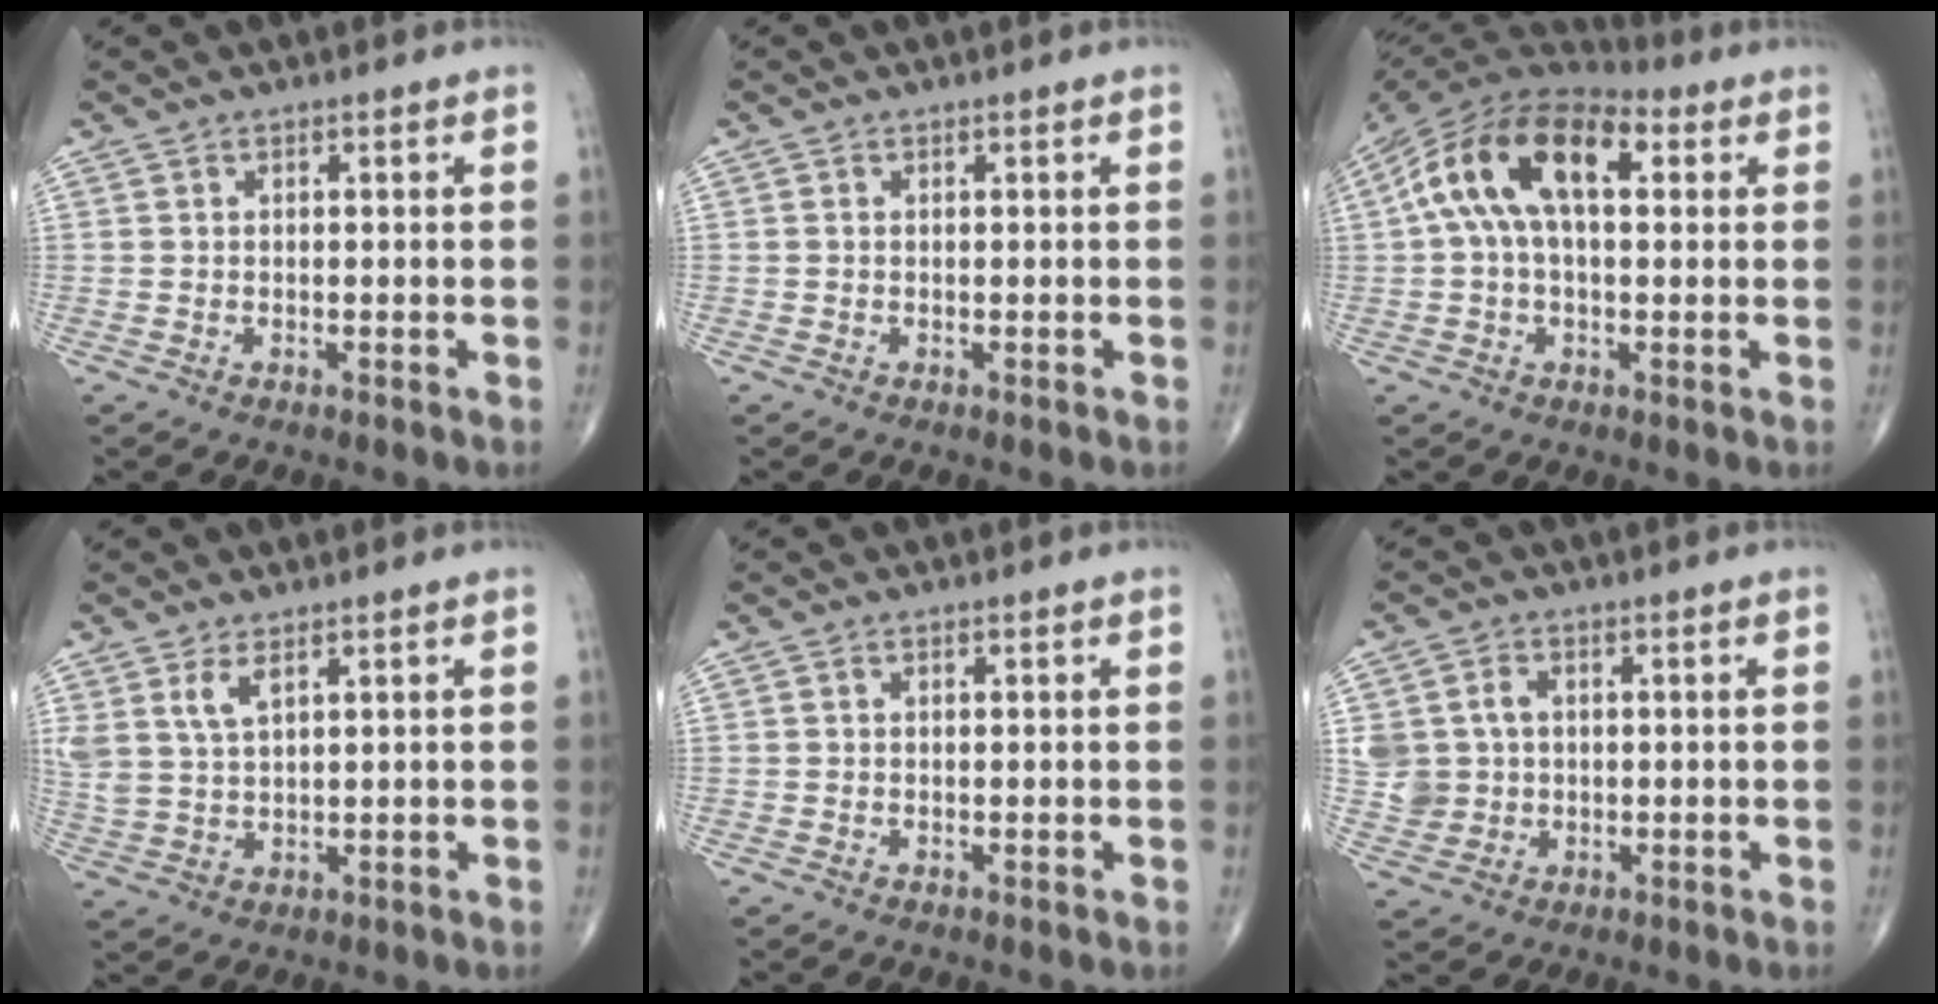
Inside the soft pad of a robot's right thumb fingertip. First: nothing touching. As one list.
[{"total": 0.0}, {"total": 17.1, "force": [4.0, 9.1, 13.9], "torque": [-0.253, 0.041, 0.059]}, {"total": 5.1, "force": [2.8, 2.2, 3.7], "torque": [-0.081, -0.009, 0.066]}, {"total": 0.0}, {"total": 6.4, "force": [0.7, 5.8, 2.8], "torque": [-0.033, 0.003, 0.018]}]